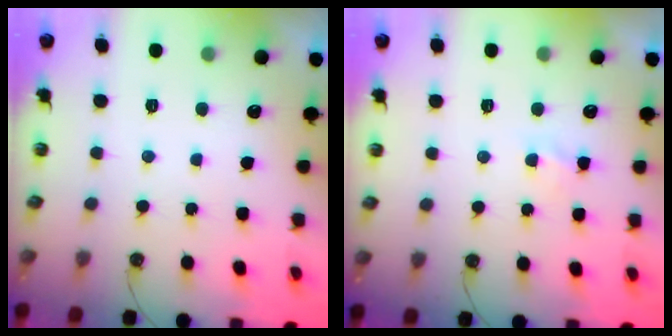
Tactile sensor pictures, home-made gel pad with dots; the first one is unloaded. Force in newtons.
{"total": 2.3, "press": 2.3, "slide": 0.4}